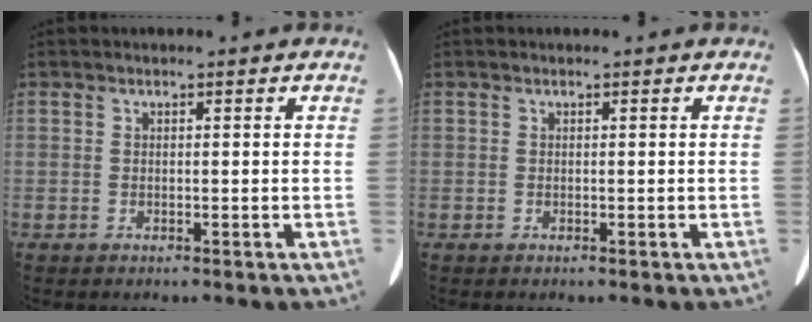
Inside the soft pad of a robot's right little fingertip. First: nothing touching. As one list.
[{"total": 0.0}]